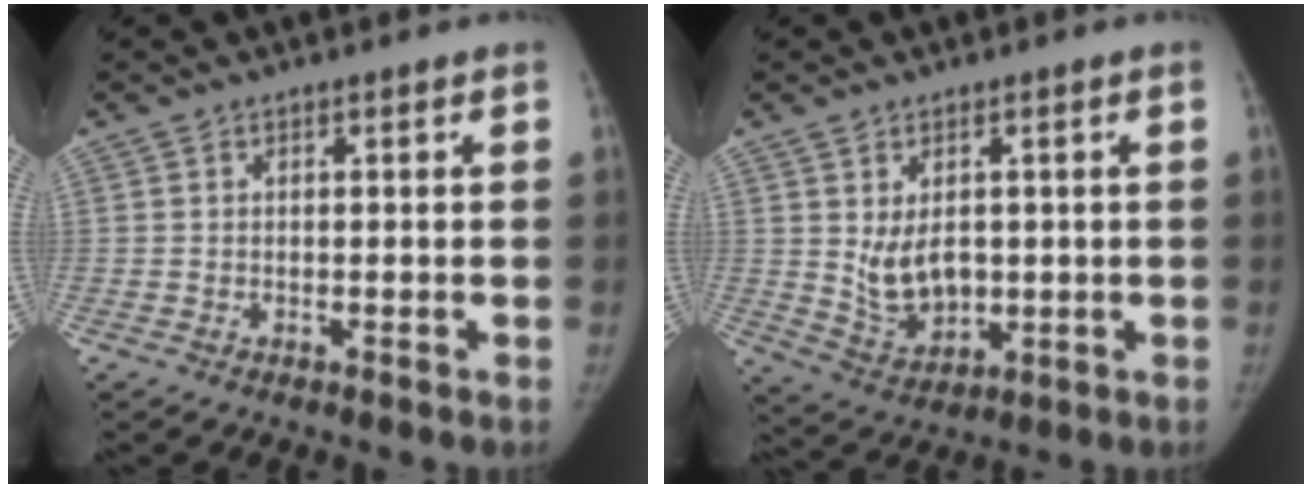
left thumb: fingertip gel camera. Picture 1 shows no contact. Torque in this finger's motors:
{"motor_torque": [0.06, 0.05, 0.04, 0.04, 0.05]}